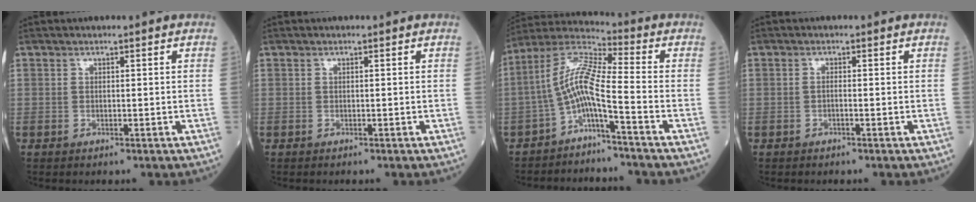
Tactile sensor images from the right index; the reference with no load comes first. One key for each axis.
{"total": 0.0}
{"total": 8.0, "fx": -3.6, "fy": 0.2, "fz": 7.2, "tx": -0.145, "ty": 0.025, "tz": -0.077}
{"total": 0.7, "fx": -0.5, "fy": 0.0, "fz": 0.4, "tx": -0.007, "ty": 0.001, "tz": -0.011}